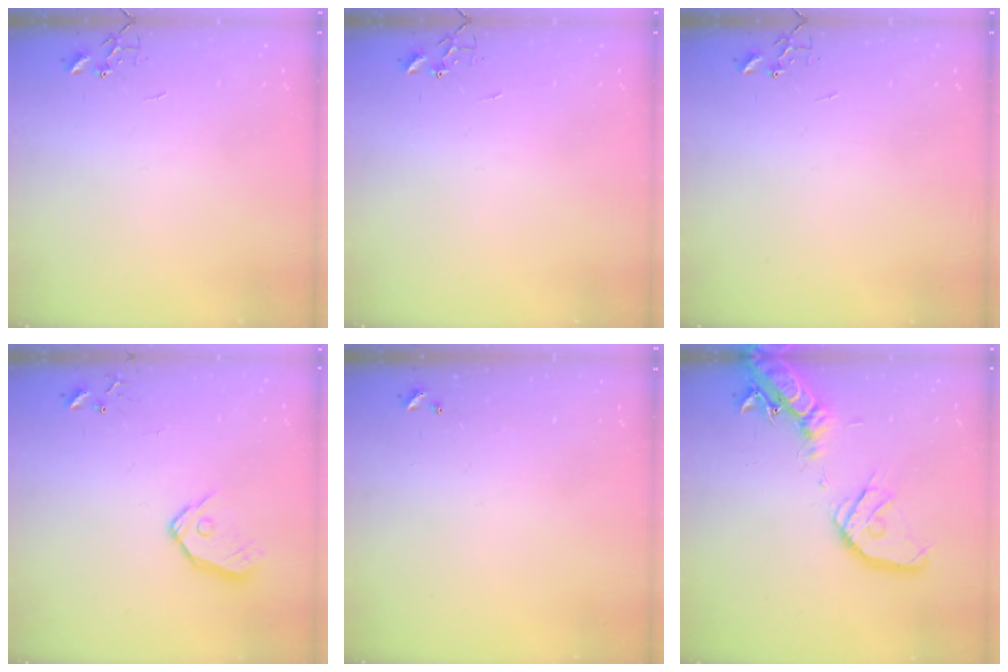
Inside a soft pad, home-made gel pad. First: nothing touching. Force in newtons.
{"total": 0.0}
{"total": 0.0}
{"total": 10.3, "press": 10.2, "slide": 1.4}
{"total": 0.0}
{"total": 20.7, "press": 20.4, "slide": 3.6}